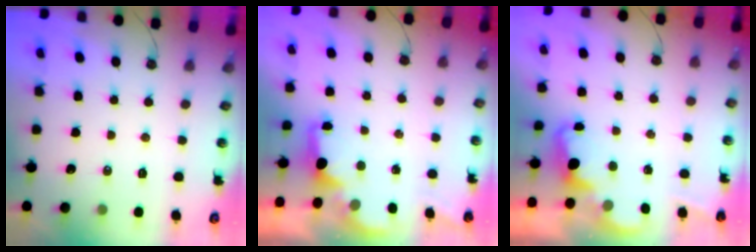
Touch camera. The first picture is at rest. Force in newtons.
{"total": 2.0, "press": 1.9, "slide": 0.8}
{"total": 2.0, "press": 1.9, "slide": 0.5}